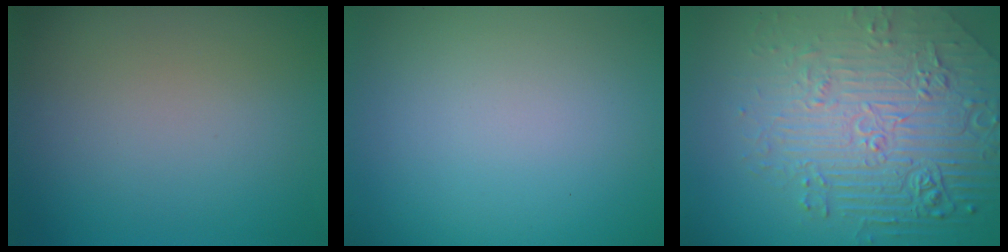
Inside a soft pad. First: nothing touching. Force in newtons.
{"total": 0.0}
{"total": 8.9, "press": 6.1, "slide": 6.5}